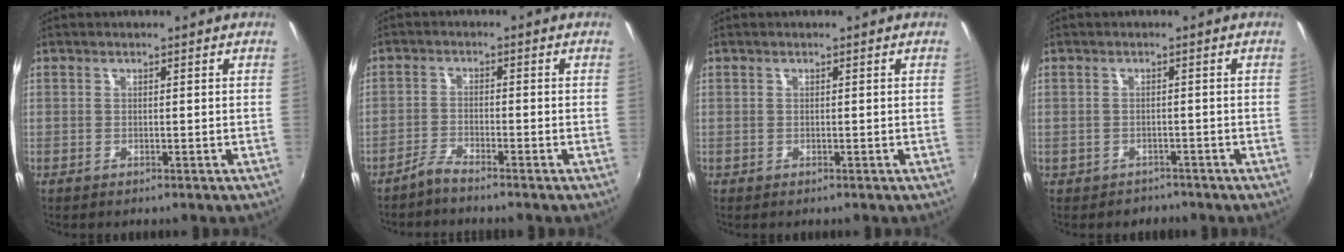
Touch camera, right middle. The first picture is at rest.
{"total": 2.4, "force": [-2.3, -0.5, 0.5], "torque": [-0.023, -0.002, -0.048]}
{"total": 0.0}
{"total": 2.2, "force": [-1.7, 1.4, -0.2], "torque": [-0.005, 0.000, -0.023]}